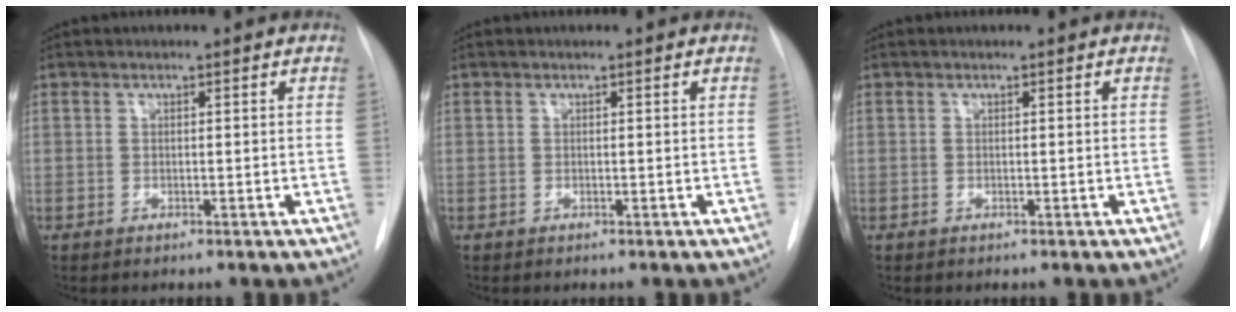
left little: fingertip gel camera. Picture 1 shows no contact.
{"total": 0.0}
{"total": 0.0}